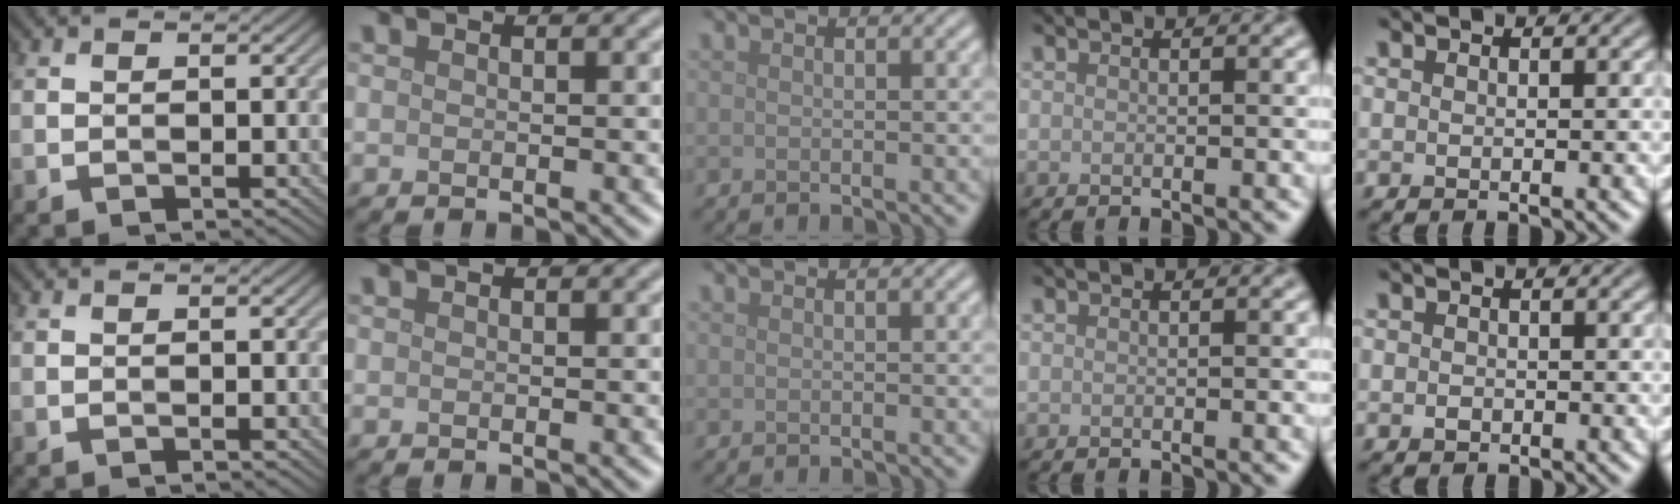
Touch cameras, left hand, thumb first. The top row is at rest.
{"little": {"total": 0.7, "force": [-0.3, 0.6, 0.3], "torque": [-0.005, -0.002, -0.008]}}